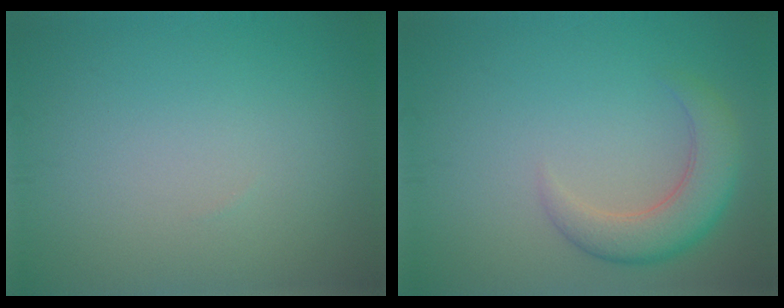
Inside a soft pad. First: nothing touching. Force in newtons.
{"total": 4.3, "press": 4.3, "slide": 0.2}